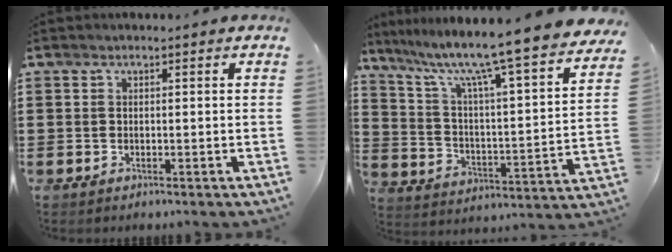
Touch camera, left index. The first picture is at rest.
{"total": 10.0, "force": [8.2, -0.6, 5.7], "torque": [-0.135, -0.072, 0.126]}